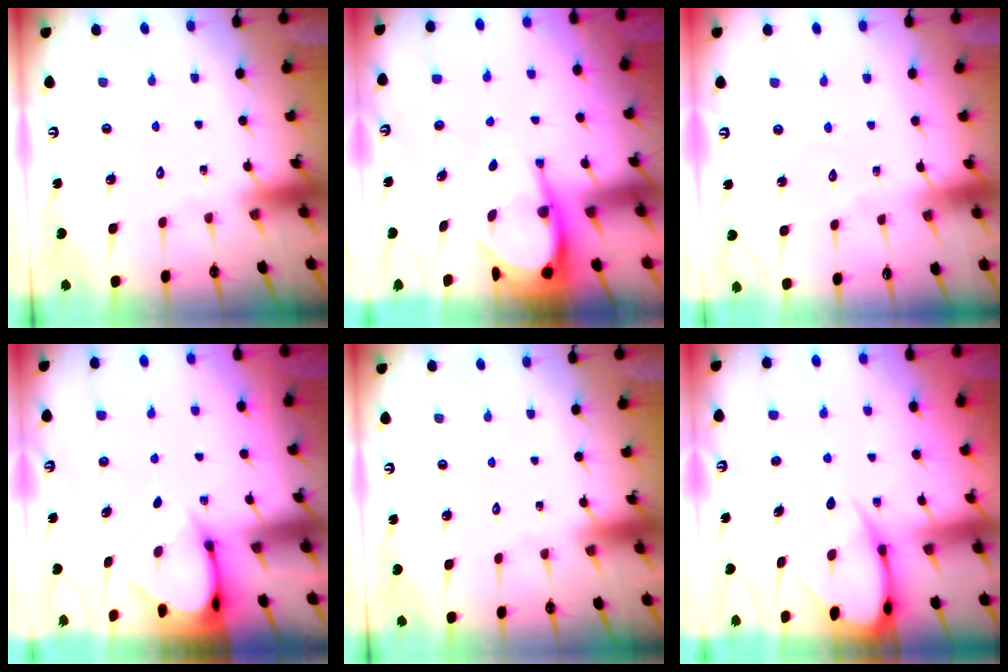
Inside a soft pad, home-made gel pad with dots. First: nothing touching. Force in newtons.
{"total": 6.4, "press": 6.4, "slide": 0.5}
{"total": 3.5, "press": 3.5, "slide": 0.2}
{"total": 3.2, "press": 3.2, "slide": 0.3}
{"total": 0.0}
{"total": 8.2, "press": 8.2, "slide": 0.8}